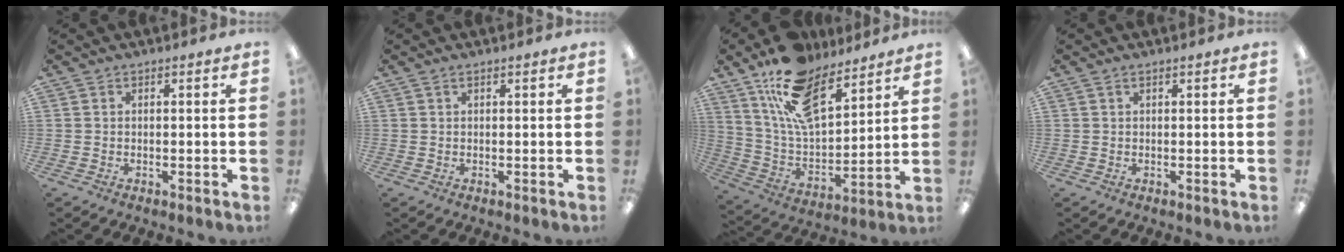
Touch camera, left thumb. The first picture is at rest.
{"total": 0.8, "force": [0.5, 0.3, 0.5], "torque": [-0.012, 0.002, 0.009]}
{"total": 17.8, "force": [12.8, 7.8, 9.5], "torque": [-0.180, -0.065, 0.232]}
{"total": 0.8, "force": [0.5, 0.3, 0.6], "torque": [-0.013, 0.002, 0.010]}